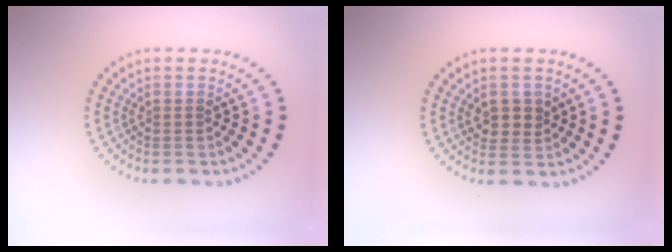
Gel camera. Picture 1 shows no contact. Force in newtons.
{"total": 2.0, "press": 2.0, "slide": 0.6}